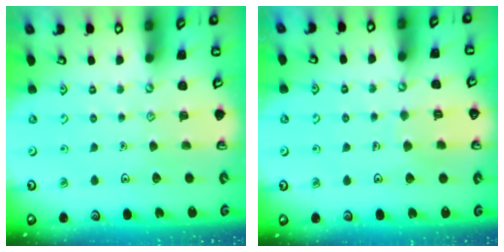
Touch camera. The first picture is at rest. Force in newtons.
{"total": 4.5, "press": 4.5, "slide": 0.3}